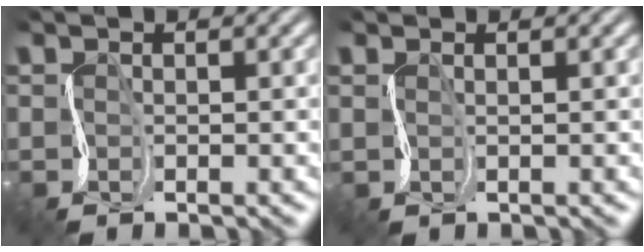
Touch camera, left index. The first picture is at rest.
{"total": 0.9, "force": [0.9, 0.1, -0.1], "torque": [0.001, 0.004, 0.012]}